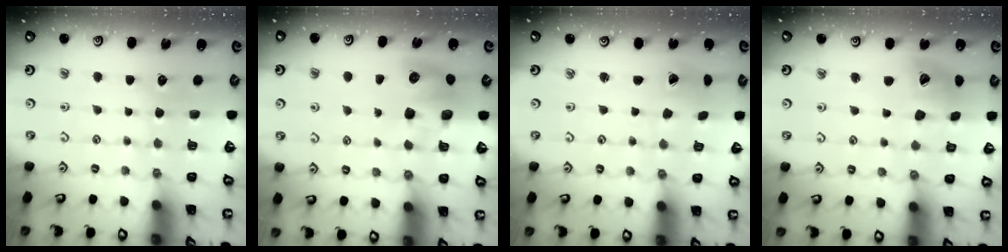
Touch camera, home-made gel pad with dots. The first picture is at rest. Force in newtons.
{"total": 8.0, "press": 8.0, "slide": 1.1}
{"total": 0.9, "press": 0.9, "slide": 0.3}
{"total": 11.9, "press": 11.8, "slide": 1.5}